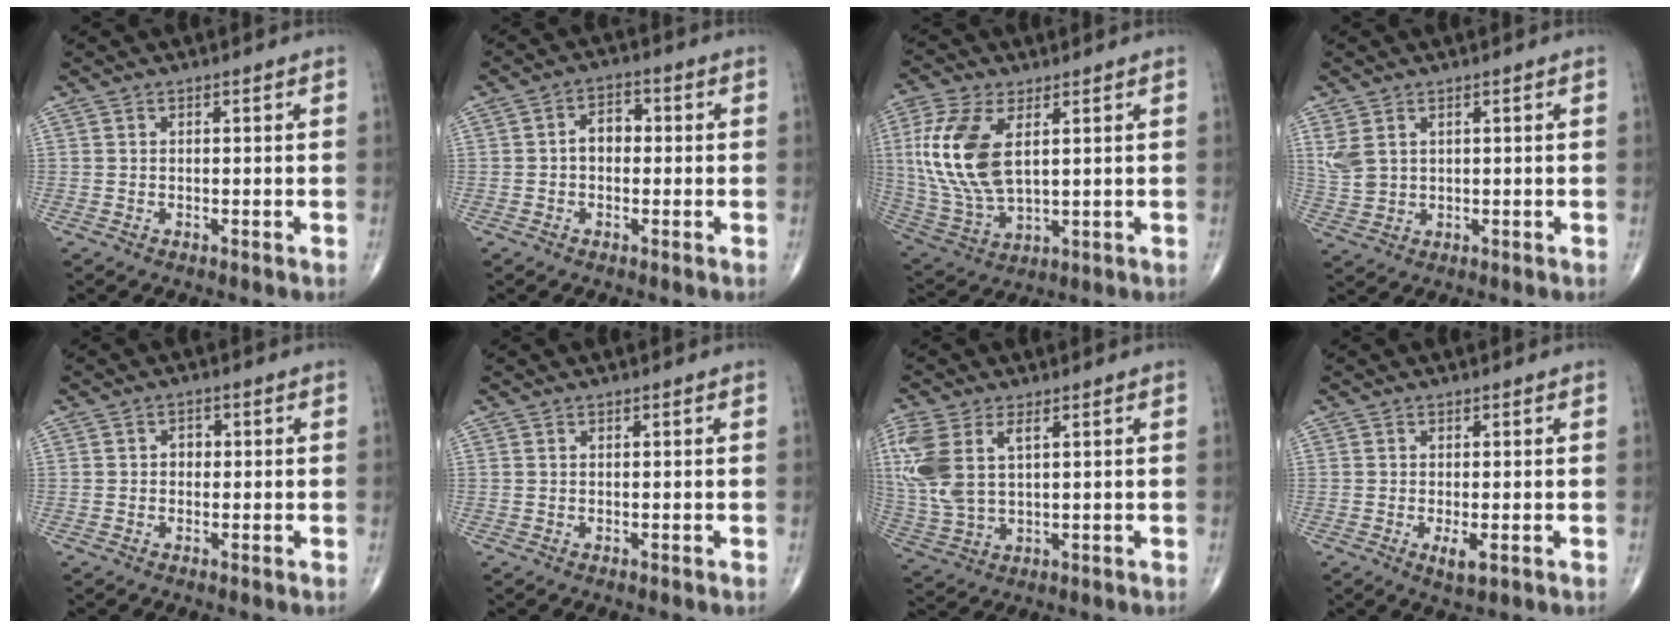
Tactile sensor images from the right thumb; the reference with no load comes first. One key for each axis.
{"total": 4.3, "fx": -0.2, "fy": 3.0, "fz": 3.1, "tx": -0.037, "ty": 0.019, "tz": -0.012}
{"total": 15.8, "fx": 3.6, "fy": 8.0, "fz": 13.1, "tx": -0.291, "ty": -0.010, "tz": 0.080}
{"total": 4.4, "fx": 1.7, "fy": 2.9, "fz": 2.8, "tx": -0.065, "ty": -0.002, "tz": 0.047}
{"total": 1.9, "fx": 0.0, "fy": 1.6, "fz": 1.1, "tx": -0.005, "ty": 0.005, "tz": -0.005}
{"total": 0.0}
{"total": 12.5, "fx": 3.6, "fy": 6.6, "fz": 9.9, "tx": -0.252, "ty": 0.003, "tz": 0.084}
{"total": 2.9, "fx": -0.9, "fy": 0.9, "fz": 2.6, "tx": -0.048, "ty": -0.008, "tz": -0.015}